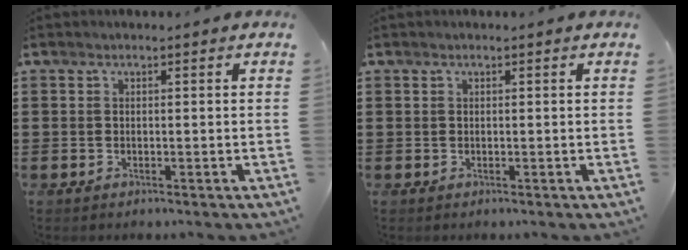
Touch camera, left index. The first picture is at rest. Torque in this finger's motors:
{"motor_torque": [0.14, 0.14, -0.01, -0.01]}